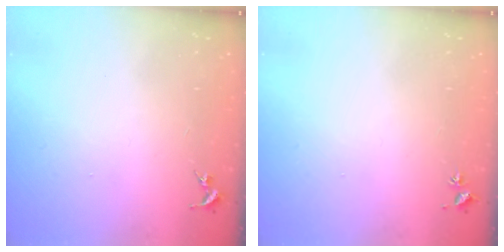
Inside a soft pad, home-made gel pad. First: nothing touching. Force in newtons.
{"total": 2.0, "press": 2.0, "slide": 0.3}